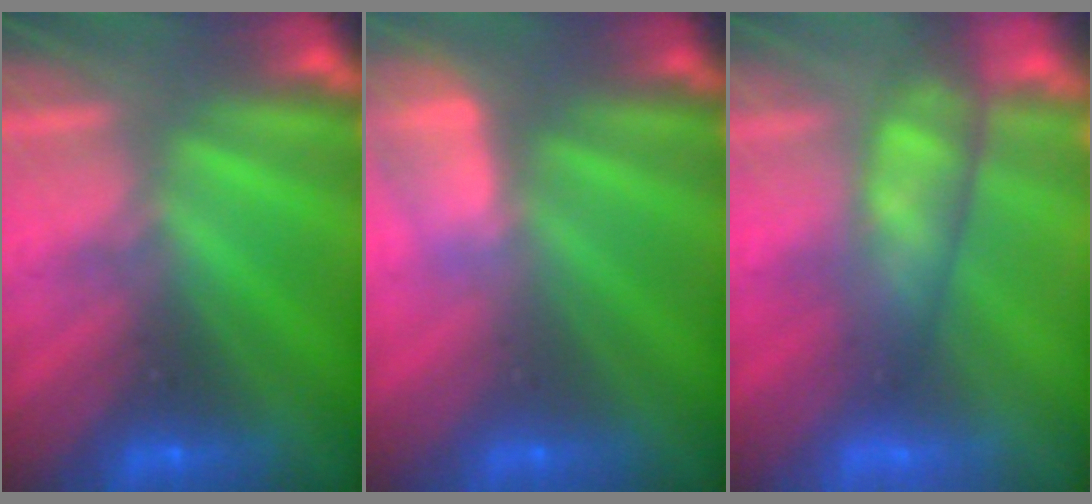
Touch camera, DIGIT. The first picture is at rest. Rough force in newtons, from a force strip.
{"total": 3.0}
{"total": 4.0}